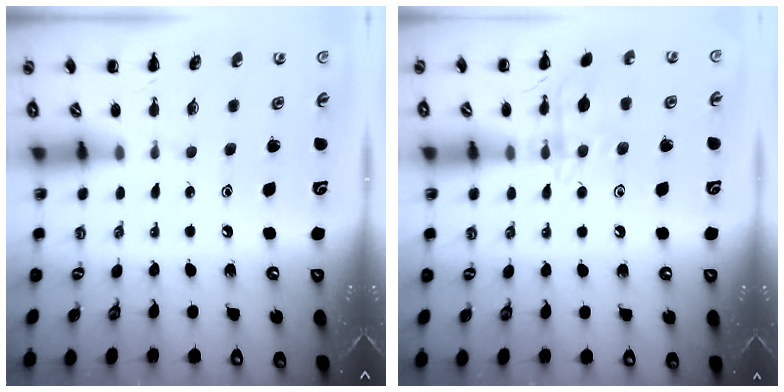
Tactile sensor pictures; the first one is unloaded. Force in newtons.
{"total": 12.1, "press": 12.0, "slide": 0.6}